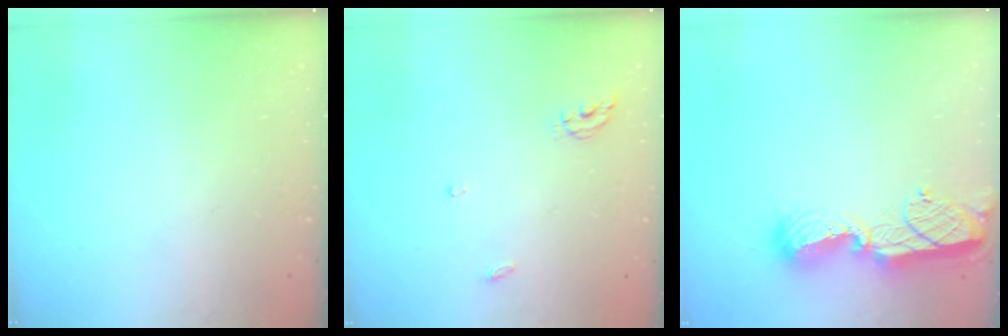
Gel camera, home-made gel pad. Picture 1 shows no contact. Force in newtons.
{"total": 5.2, "press": 5.2, "slide": 0.4}
{"total": 13.8, "press": 13.8, "slide": 1.5}